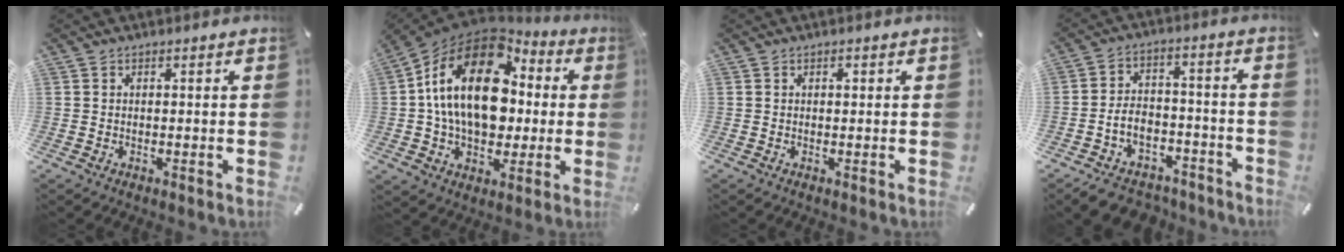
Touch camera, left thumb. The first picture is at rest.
{"total": 22.3, "force": [2.6, 15.3, 16.0], "torque": [-0.303, 0.002, 0.041]}
{"total": 0.8, "force": [0.2, 0.5, 0.5], "torque": [-0.011, 0.002, 0.002]}
{"total": 8.6, "force": [-5.0, 6.1, 3.3], "torque": [-0.058, 0.044, -0.089]}